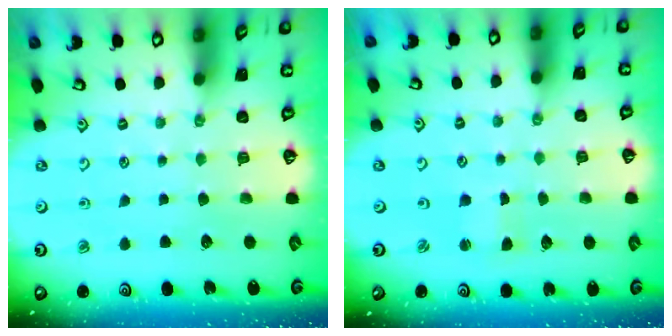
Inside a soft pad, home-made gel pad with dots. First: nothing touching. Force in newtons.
{"total": 1.1, "press": 1.1, "slide": 0.3}